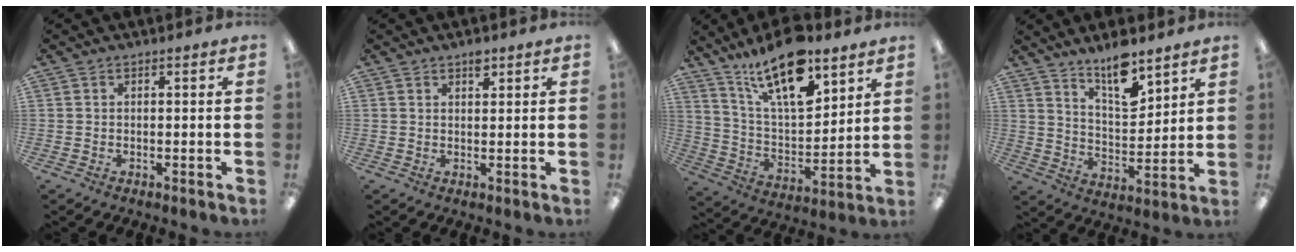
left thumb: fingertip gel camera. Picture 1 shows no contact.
{"total": 2.6, "force": [1.9, 1.2, 1.2], "torque": [-0.010, -0.006, 0.030]}
{"total": 19.8, "force": [13.5, 7.3, 12.5], "torque": [-0.219, -0.072, 0.230]}
{"total": 11.7, "force": [9.4, 3.9, 5.9], "torque": [-0.091, -0.061, 0.165]}